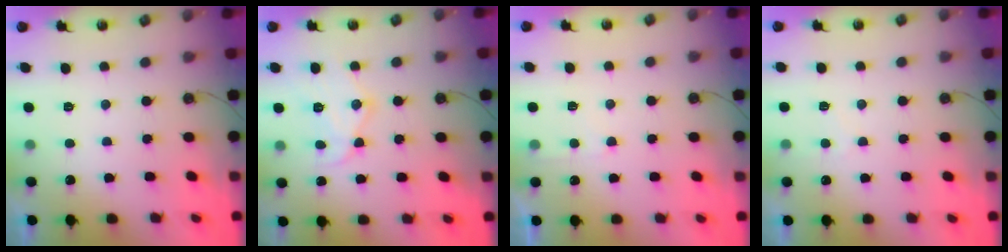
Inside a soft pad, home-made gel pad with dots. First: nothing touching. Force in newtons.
{"total": 12.0, "press": 11.9, "slide": 1.0}
{"total": 4.3, "press": 4.2, "slide": 0.6}
{"total": 4.1, "press": 4.1, "slide": 0.4}